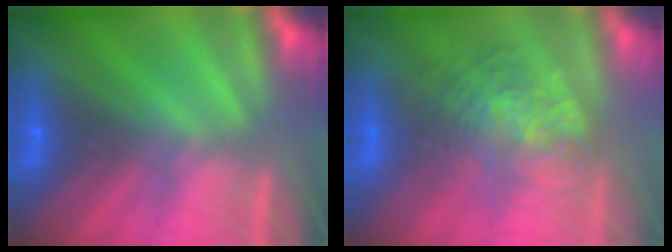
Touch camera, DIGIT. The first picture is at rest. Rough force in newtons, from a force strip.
{"total": 3.7}